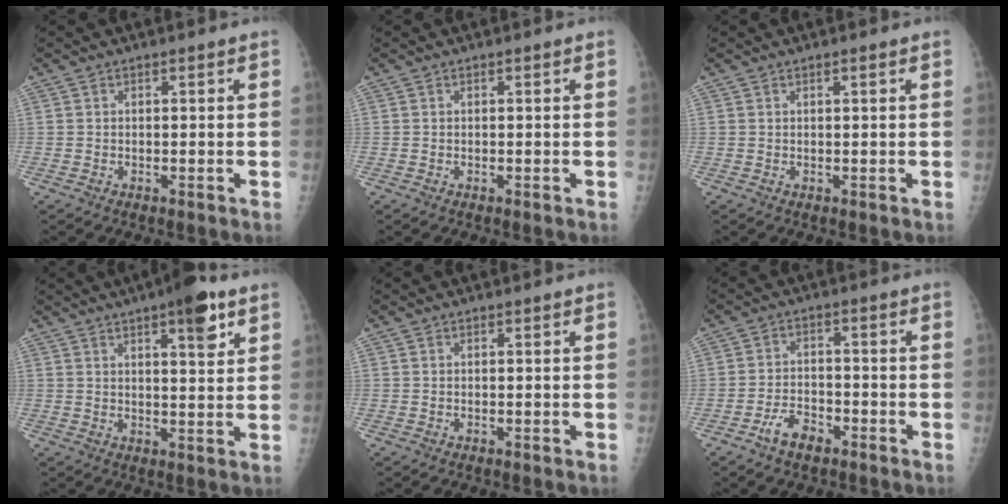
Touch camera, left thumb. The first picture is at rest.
{"total": 0.0}
{"total": 0.5, "force": [0.3, 0.0, 0.5], "torque": [-0.007, 0.001, 0.004]}
{"total": 8.6, "force": [4.7, 2.3, 6.8], "torque": [-0.081, -0.020, 0.063]}
{"total": 0.0}
{"total": 5.1, "force": [-3.4, 2.6, 2.8], "torque": [-0.047, 0.023, -0.061]}